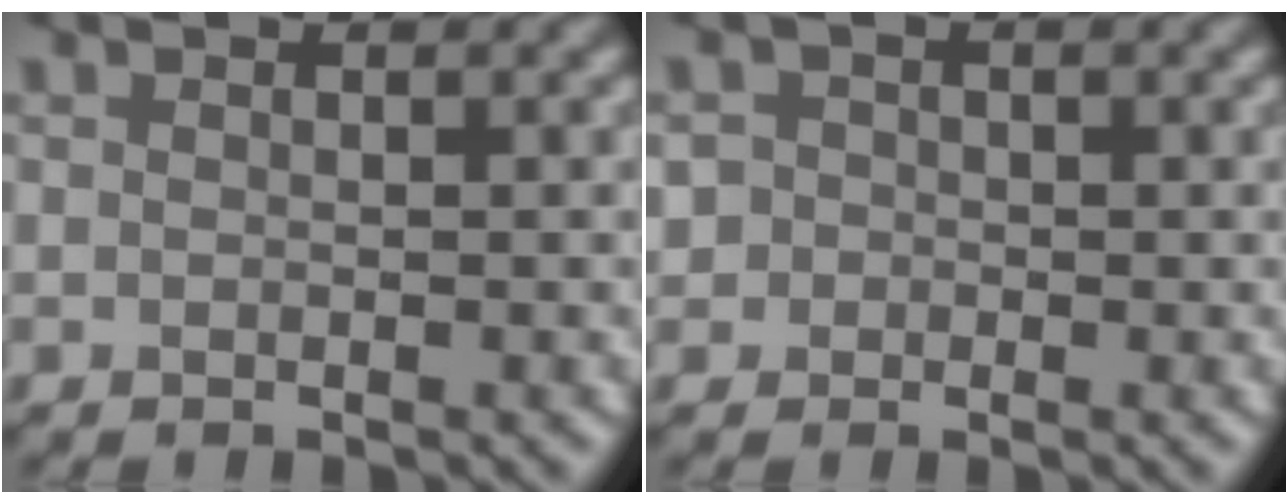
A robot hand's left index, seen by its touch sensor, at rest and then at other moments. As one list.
[{"total": 2.0, "force": [-0.1, 1.9, 0.5], "torque": [-0.003, 0.003, -0.001]}]